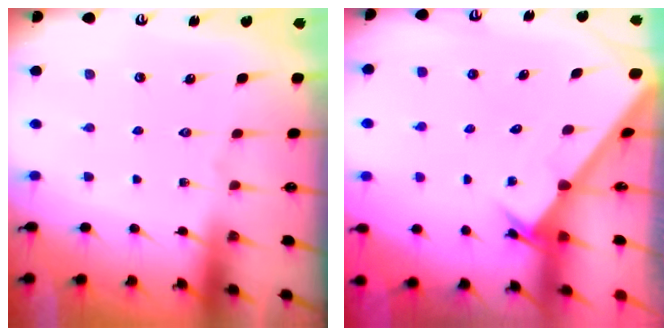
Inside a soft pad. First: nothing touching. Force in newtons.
{"total": 2.6, "press": 2.6, "slide": 0.2}